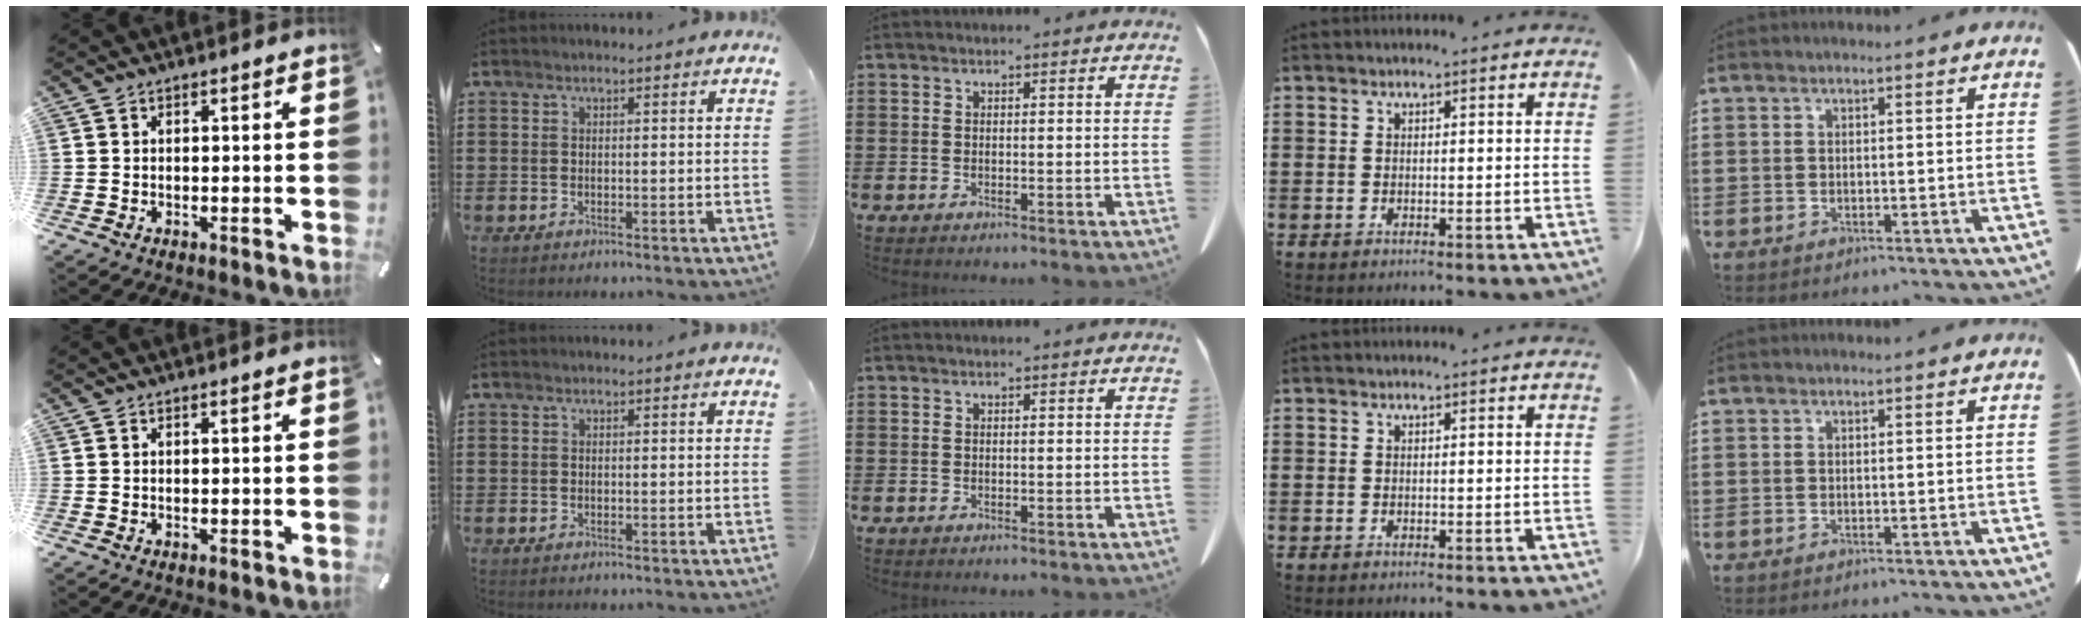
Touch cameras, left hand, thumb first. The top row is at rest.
{}